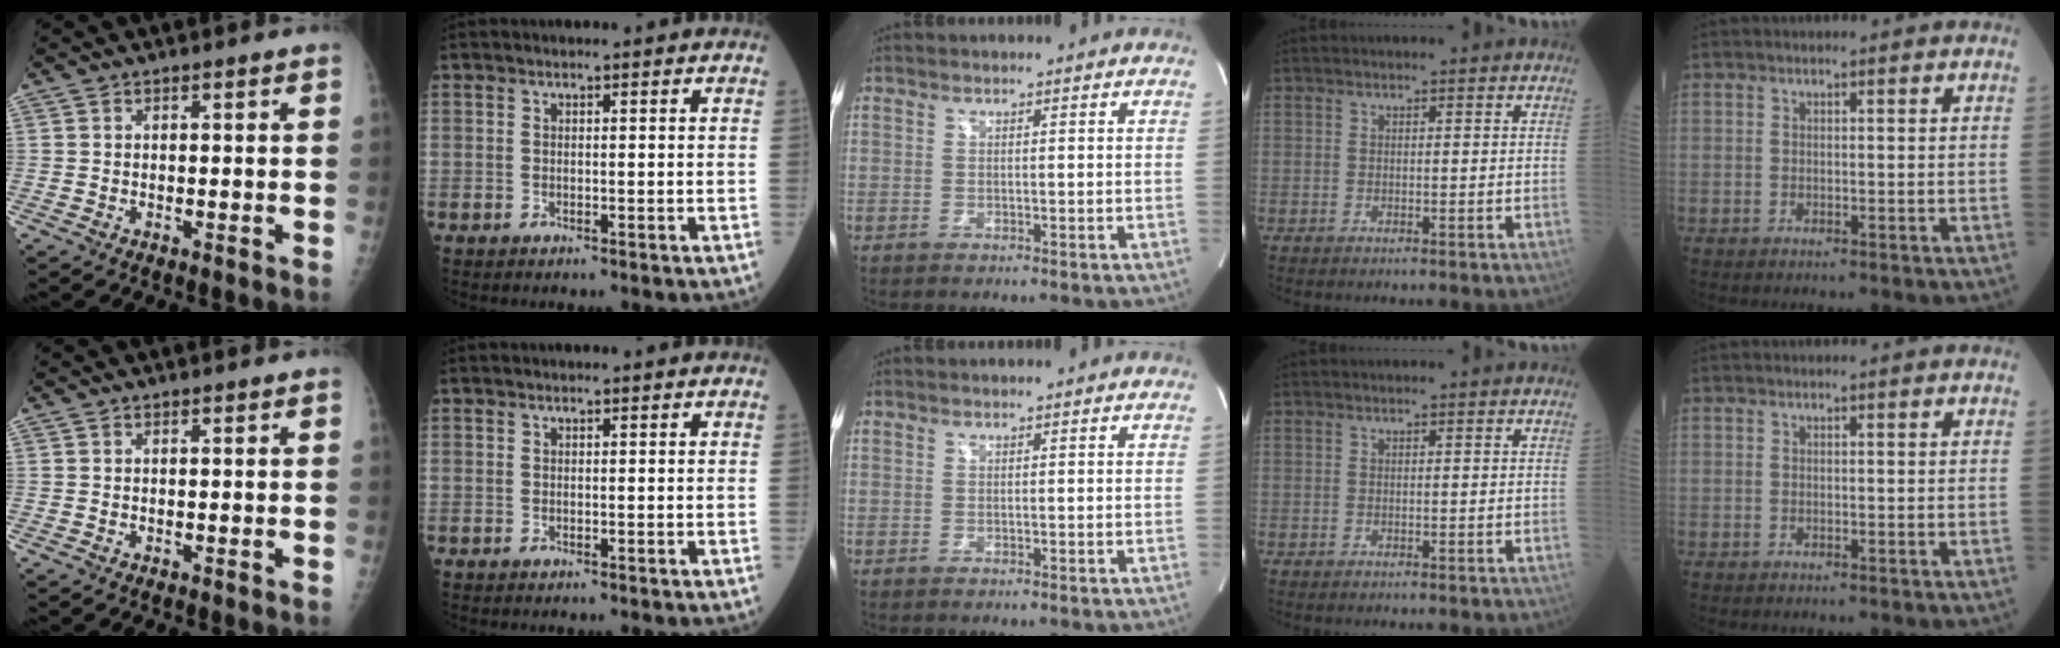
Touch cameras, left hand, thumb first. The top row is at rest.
{}